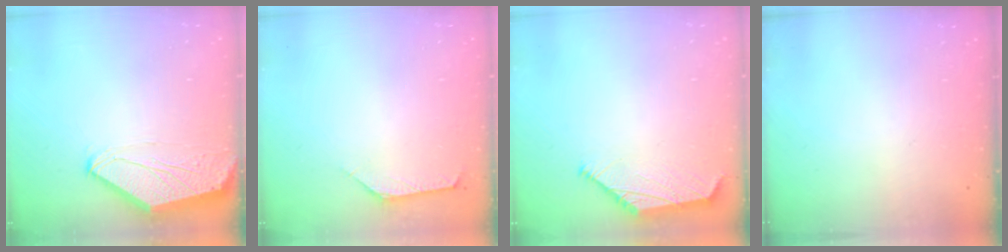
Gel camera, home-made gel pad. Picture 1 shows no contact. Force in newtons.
{"total": 1.7, "press": 1.7, "slide": 0.4}
{"total": 0.0}
{"total": 0.0}